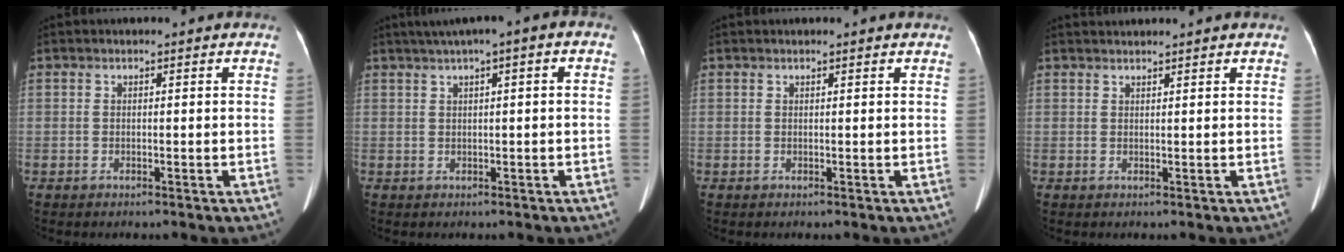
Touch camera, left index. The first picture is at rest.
{"total": 5.0, "force": [2.1, 0.8, 4.4], "torque": [-0.069, 0.028, 0.029]}
{"total": 0.9, "force": [0.8, -0.1, 0.3], "torque": [-0.010, 0.008, 0.014]}
{"total": 3.1, "force": [2.9, -0.3, 0.8], "torque": [-0.010, 0.028, 0.049]}